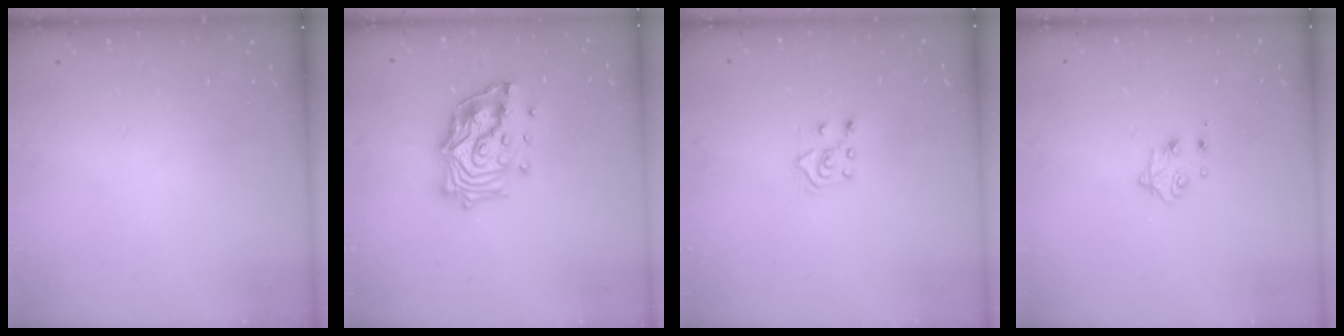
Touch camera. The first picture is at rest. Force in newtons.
{"total": 17.0, "press": 16.9, "slide": 2.0}
{"total": 5.5, "press": 5.5, "slide": 0.4}
{"total": 4.9, "press": 4.8, "slide": 0.7}